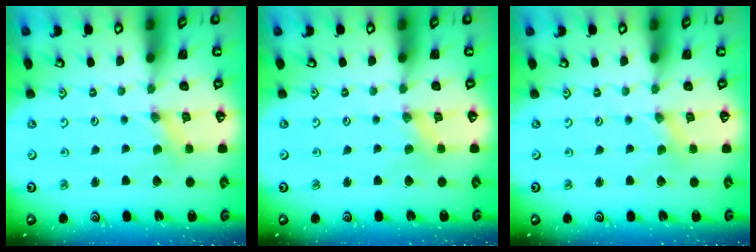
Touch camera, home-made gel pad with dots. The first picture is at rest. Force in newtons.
{"total": 0.0}
{"total": 0.0}